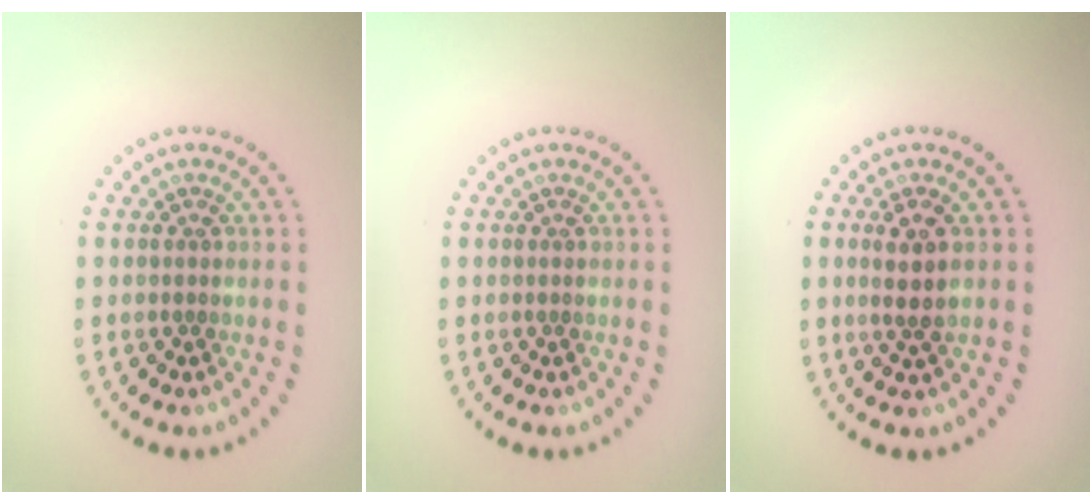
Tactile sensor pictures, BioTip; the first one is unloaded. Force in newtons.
{"total": 0.0}
{"total": 2.4, "press": 2.2, "slide": 1.0}